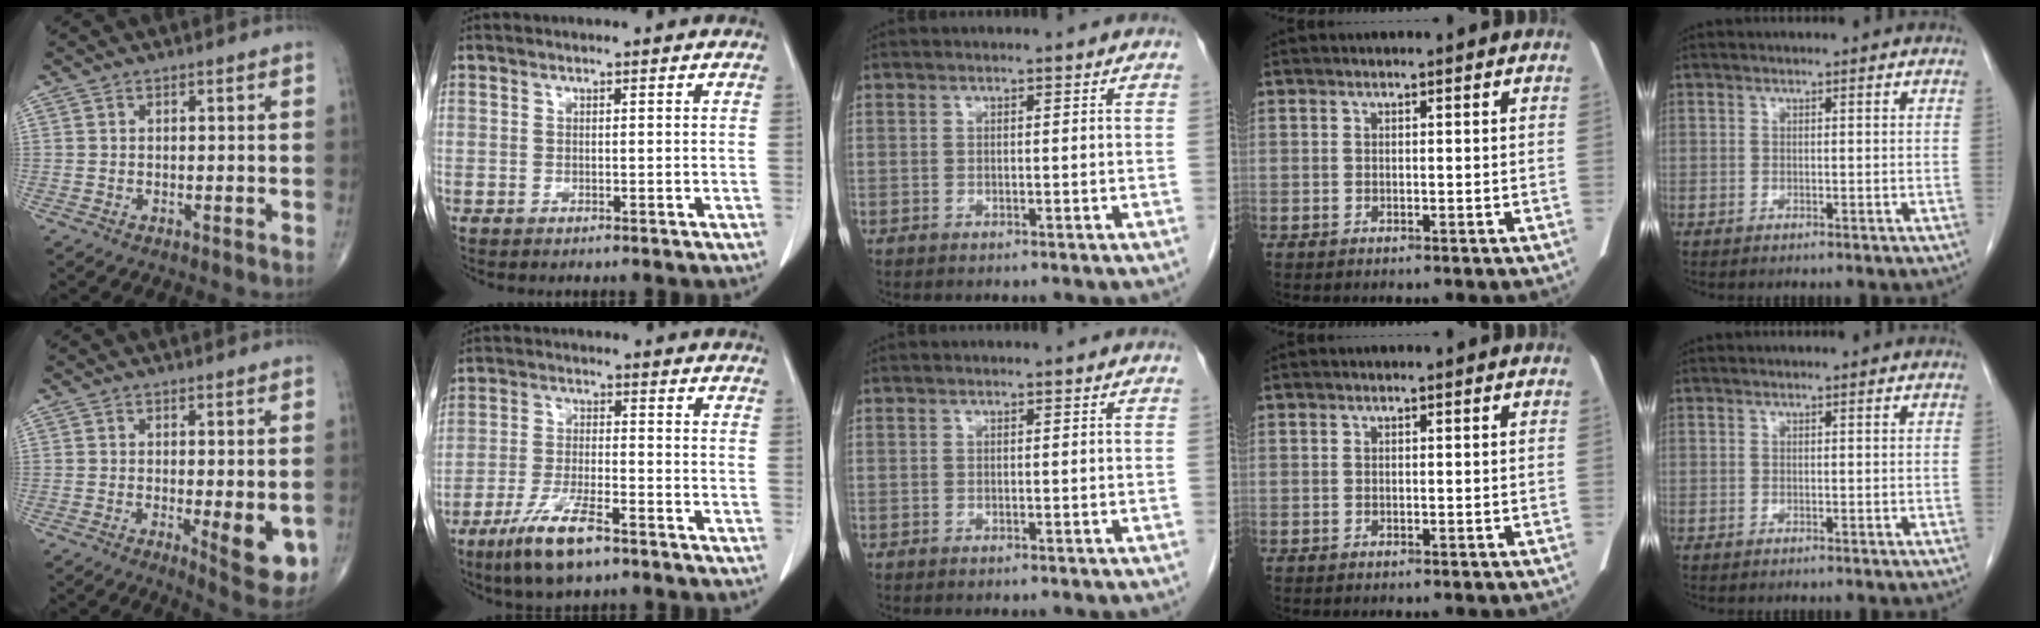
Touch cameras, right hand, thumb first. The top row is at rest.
{"thumb": {"total": 8.0, "force": [-1.5, 2.8, 7.3], "torque": [-0.086, -0.019, -0.014]}, "index": {"total": 9.8, "force": [-6.4, 2.2, 7.1], "torque": [-0.142, -0.017, -0.112]}}